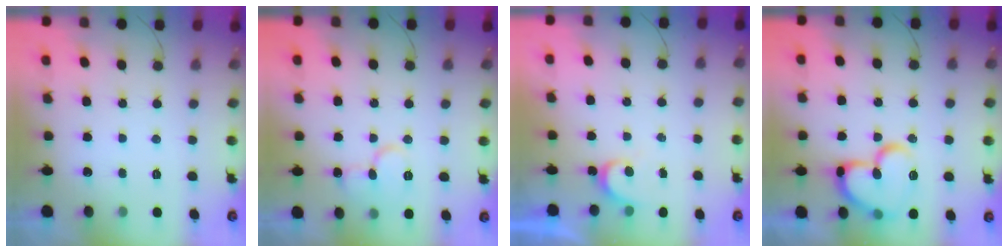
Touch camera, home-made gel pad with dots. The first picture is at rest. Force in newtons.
{"total": 10.2, "press": 10.1, "slide": 1.4}
{"total": 3.5, "press": 3.5, "slide": 0.3}
{"total": 19.0, "press": 18.9, "slide": 1.8}